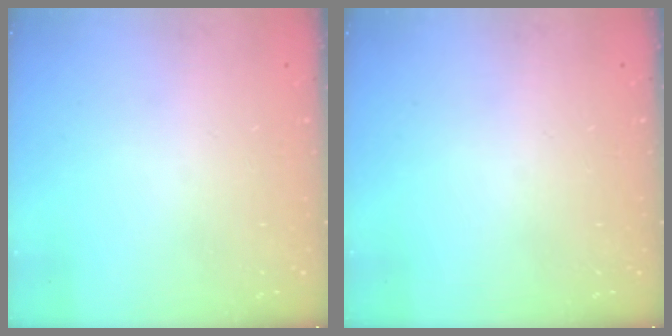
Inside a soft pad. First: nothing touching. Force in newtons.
{"total": 0.0}